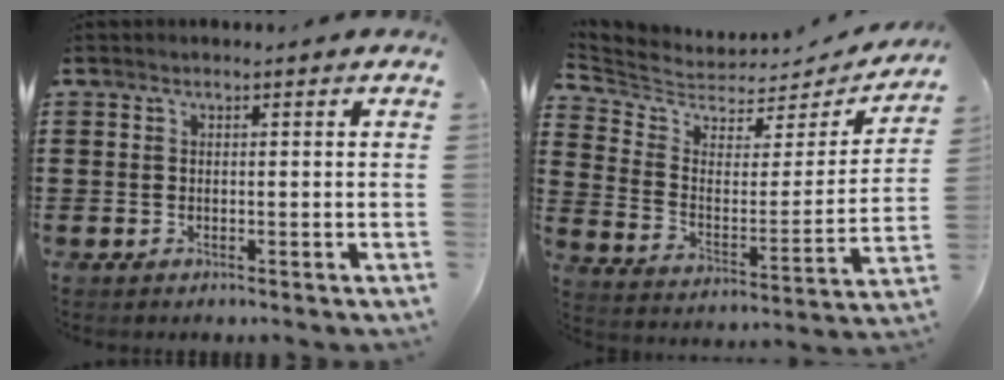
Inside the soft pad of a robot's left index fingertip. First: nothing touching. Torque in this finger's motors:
{"motor_torque": [1.09, -1.05, 0.10, 0.02]}